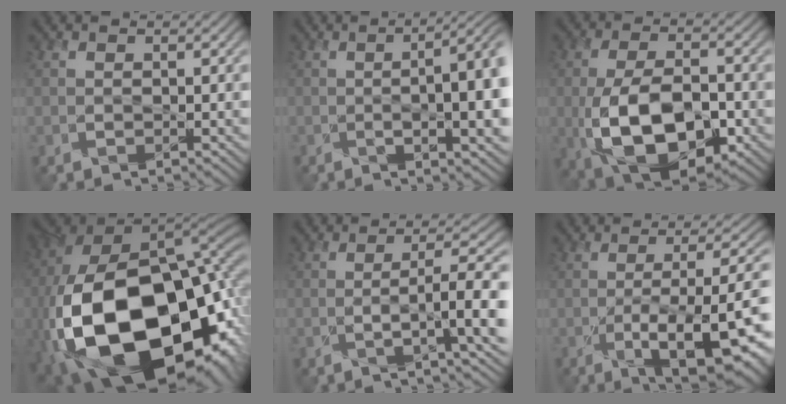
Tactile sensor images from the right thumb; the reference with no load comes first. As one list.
[{"total": 11.3, "force": [-0.5, 3.6, 10.7], "torque": [-0.122, 0.008, -0.015]}, {"total": 13.6, "force": [-4.5, 7.1, 10.7], "torque": [-0.210, -0.019, -0.078]}, {"total": 25.0, "force": [-7.9, 15.2, 18.1], "torque": [-0.403, -0.075, -0.090]}, {"total": 8.0, "force": [-1.9, 1.2, 7.7], "torque": [-0.118, 0.006, -0.036]}, {"total": 13.4, "force": [-4.2, 3.8, 12.1], "torque": [-0.163, 0.003, -0.058]}]